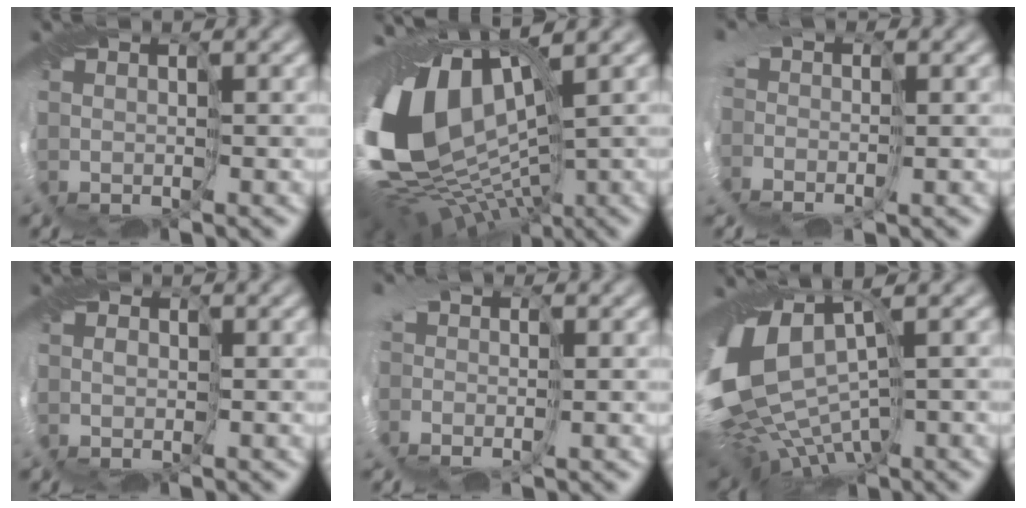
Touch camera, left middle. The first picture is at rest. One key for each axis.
{"total": 16.9, "fx": 0.5, "fy": 10.3, "fz": 13.4, "tx": -0.276, "ty": -0.013, "tz": 0.018}
{"total": 3.3, "fx": -1.1, "fy": 2.3, "fz": 2.0, "tx": -0.030, "ty": 0.000, "tz": -0.014}
{"total": 1.0, "fx": -0.2, "fy": 0.9, "fz": 0.3, "tx": 0.003, "ty": 0.002, "tz": -0.006}
{"total": 3.1, "fx": -1.0, "fy": 2.2, "fz": 2.0, "tx": -0.030, "ty": 0.002, "tz": -0.016}
{"total": 13.8, "fx": -2.0, "fy": 7.7, "fz": 11.3, "tx": -0.214, "ty": -0.015, "tz": -0.005}